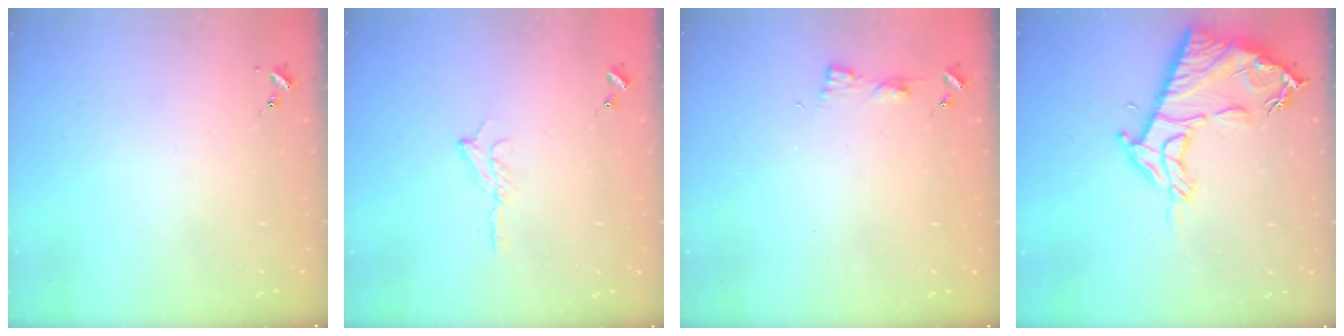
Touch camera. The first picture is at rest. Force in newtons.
{"total": 5.6, "press": 5.6, "slide": 0.8}
{"total": 2.9, "press": 2.8, "slide": 0.3}
{"total": 15.5, "press": 15.5, "slide": 1.2}